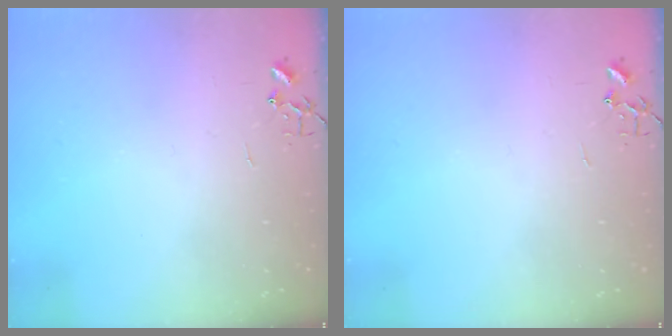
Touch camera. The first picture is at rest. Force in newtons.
{"total": 0.0}